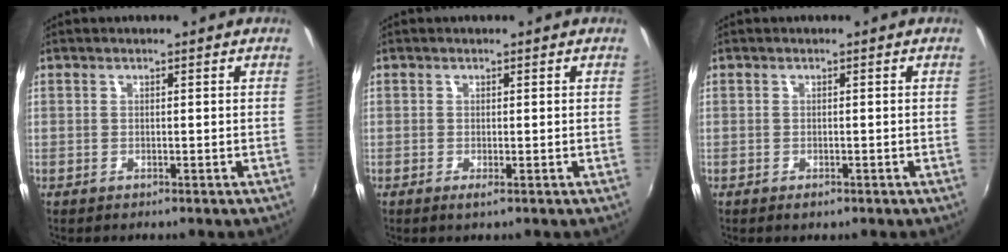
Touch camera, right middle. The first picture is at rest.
{"total": 0.7, "force": [0.0, -0.3, 0.7], "torque": [-0.014, -0.002, -0.001]}
{"total": 0.8, "force": [-0.5, 0.4, 0.5], "torque": [-0.009, -0.002, -0.007]}